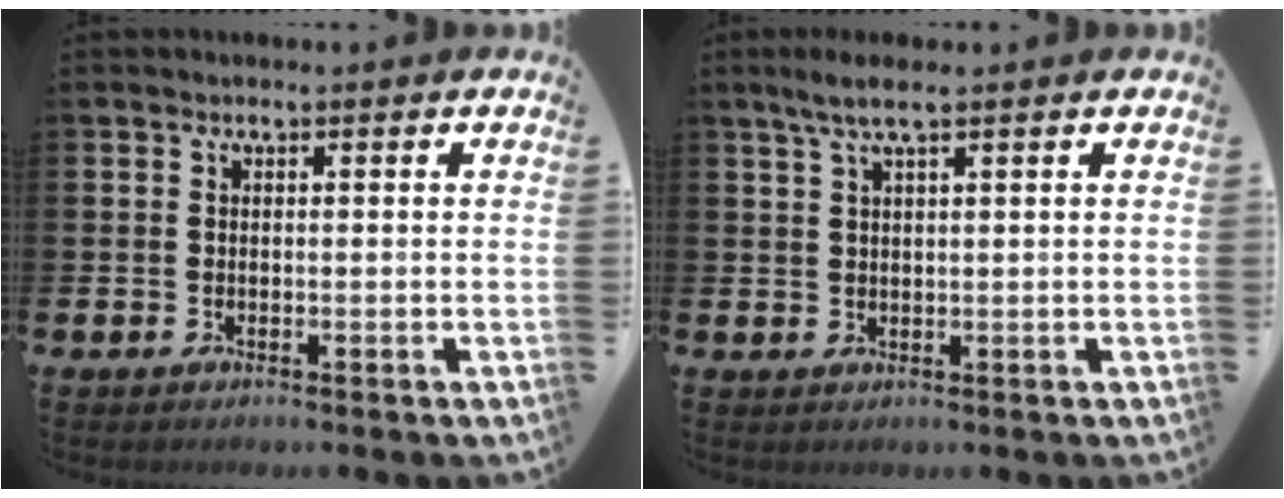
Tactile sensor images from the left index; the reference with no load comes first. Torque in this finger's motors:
{"motor_torque": [0.27, -0.25, 0.48, 0.12]}